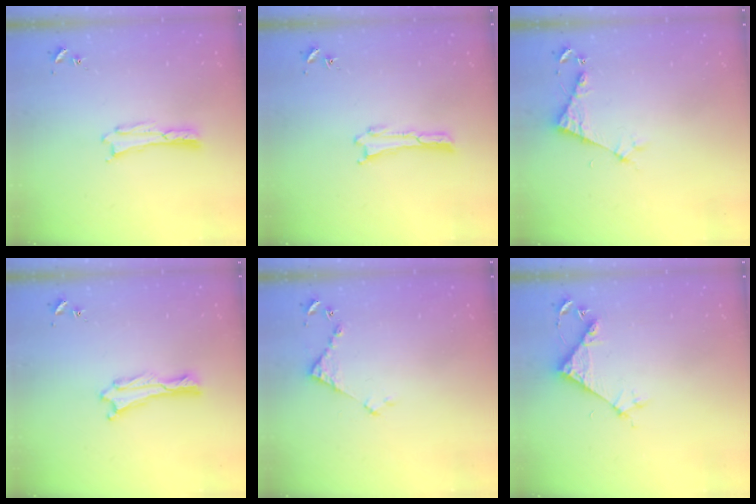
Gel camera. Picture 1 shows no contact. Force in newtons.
{"total": 0.0}
{"total": 4.3, "press": 4.3, "slide": 0.4}
{"total": 0.8, "press": 0.7, "slide": 0.2}
{"total": 3.7, "press": 3.7, "slide": 0.3}
{"total": 5.4, "press": 5.4, "slide": 0.4}